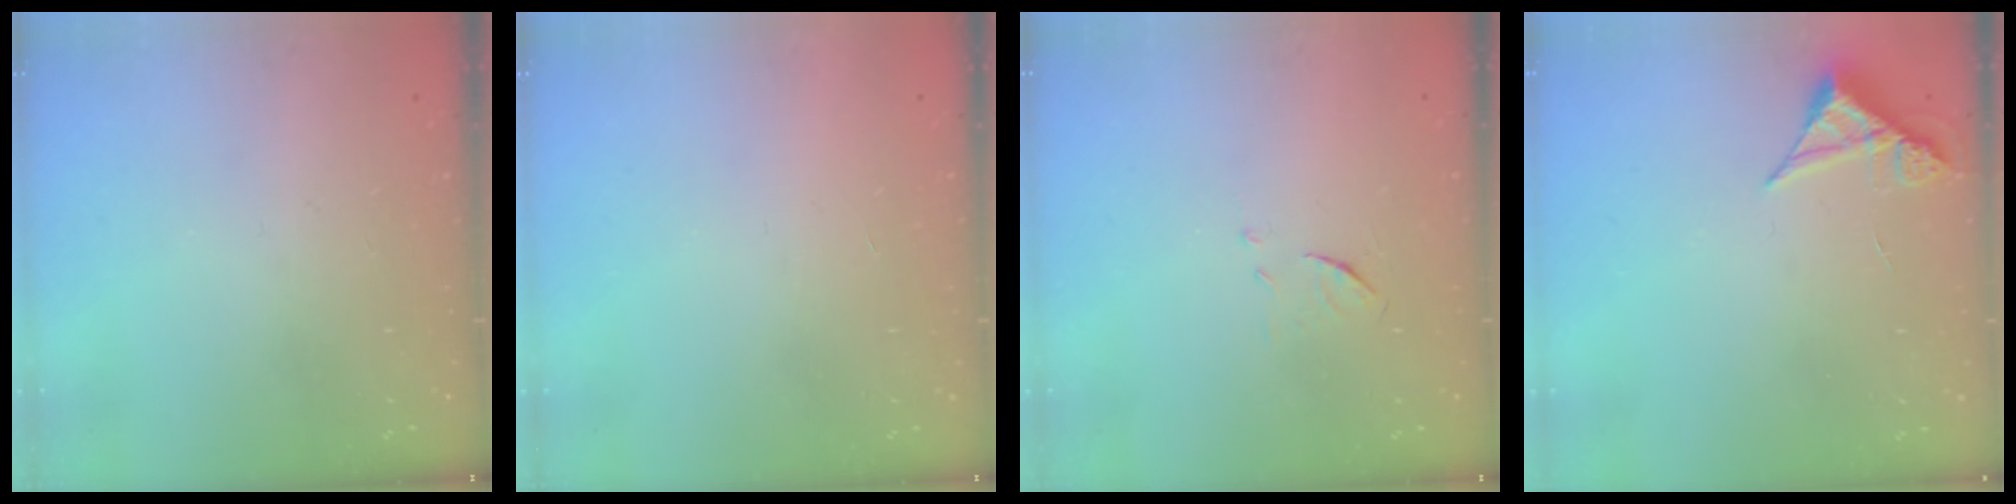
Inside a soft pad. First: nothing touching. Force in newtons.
{"total": 1.7, "press": 1.7, "slide": 0.1}
{"total": 6.3, "press": 6.3, "slide": 0.6}
{"total": 4.9, "press": 4.9, "slide": 0.4}